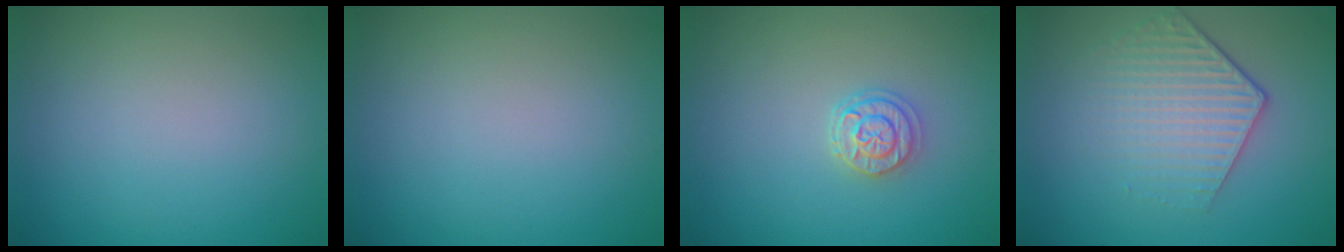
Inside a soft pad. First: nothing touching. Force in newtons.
{"total": 0.0}
{"total": 2.2, "press": 2.0, "slide": 0.8}
{"total": 4.3, "press": 3.2, "slide": 3.0}